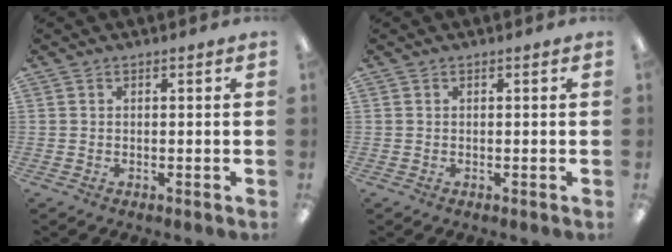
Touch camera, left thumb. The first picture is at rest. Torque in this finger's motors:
{"motor_torque": [0.00, 0.00, 0.00, 0.00, 0.00]}